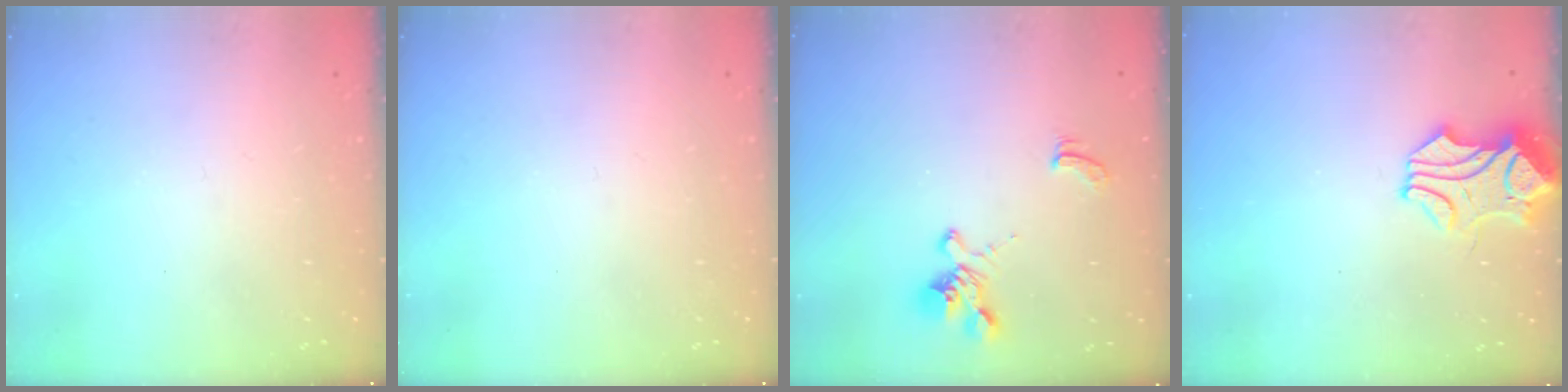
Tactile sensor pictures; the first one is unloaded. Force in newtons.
{"total": 0.0}
{"total": 1.5, "press": 1.0, "slide": 1.1}
{"total": 0.9, "press": 0.1, "slide": 0.9}